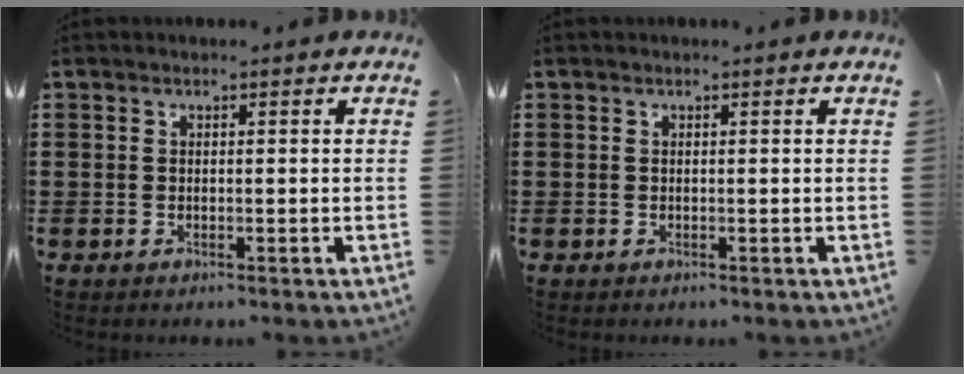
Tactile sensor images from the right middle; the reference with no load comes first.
{"total": 0.0}